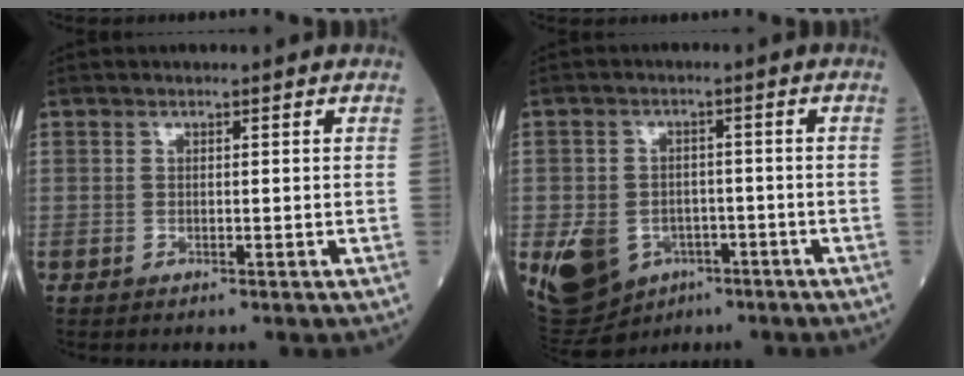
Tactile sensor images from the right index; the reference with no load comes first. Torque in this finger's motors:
{"motor_torque": [0.93, -0.46, 0.60, 0.07]}